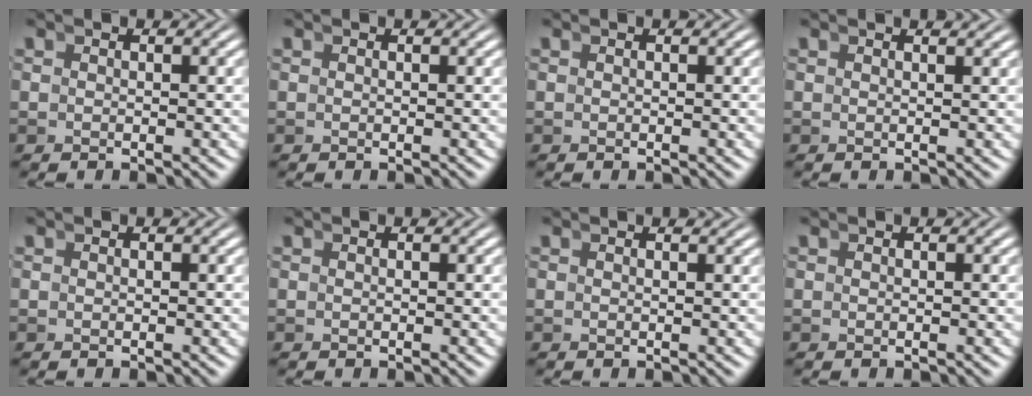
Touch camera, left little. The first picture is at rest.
{"total": 0.0}
{"total": 0.0}
{"total": 0.8, "force": [0.8, -0.2, 0.1], "torque": [0.003, 0.000, 0.011]}
{"total": 0.0}
{"total": 0.0}
{"total": 0.5, "force": [0.5, 0.1, 0.0], "torque": [0.000, 0.000, 0.008]}
{"total": 0.0}